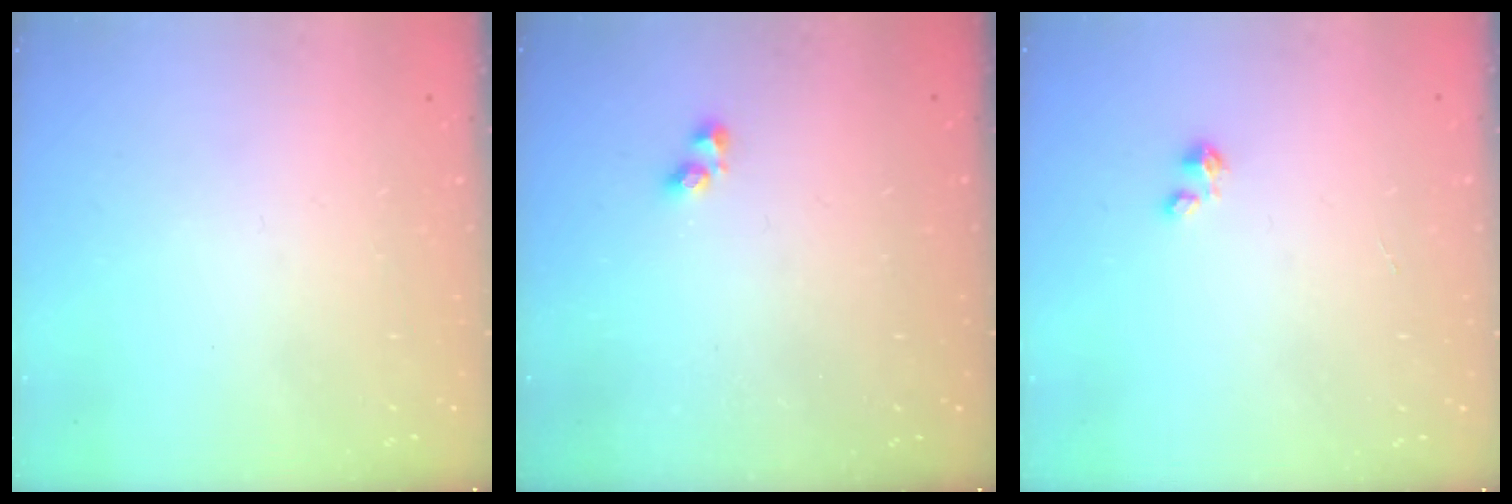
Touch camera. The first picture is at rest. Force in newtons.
{"total": 1.3, "press": 1.2, "slide": 0.2}
{"total": 0.8, "press": 0.7, "slide": 0.3}